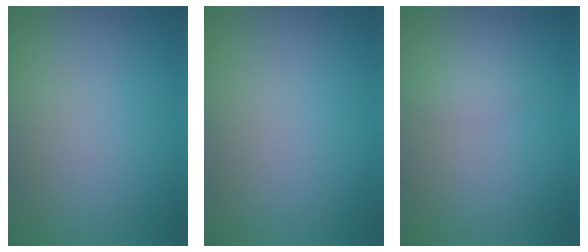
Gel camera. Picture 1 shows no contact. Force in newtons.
{"total": 0.0}
{"total": 1.0, "press": 1.0, "slide": 0.2}